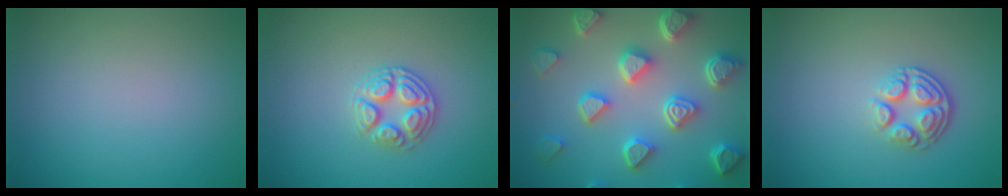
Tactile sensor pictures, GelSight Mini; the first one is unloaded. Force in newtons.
{"total": 2.9, "press": 2.8, "slide": 0.3}
{"total": 7.7, "press": 6.1, "slide": 4.8}
{"total": 3.6, "press": 2.6, "slide": 2.4}